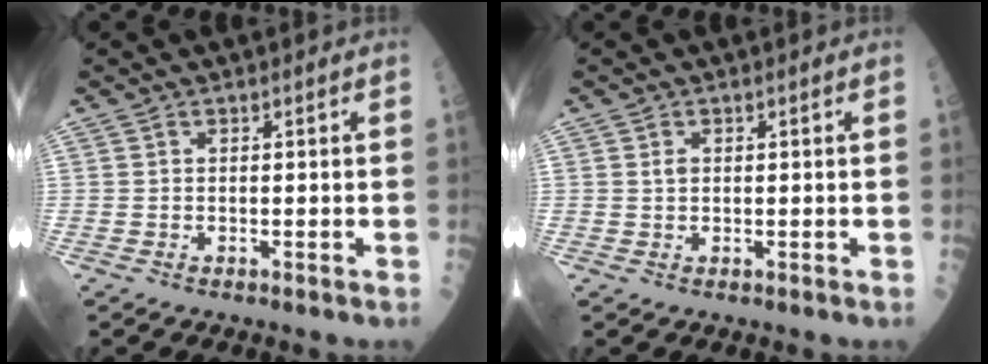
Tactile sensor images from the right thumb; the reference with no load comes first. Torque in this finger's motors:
{"motor_torque": [0.41, 0.36, 0.20, 0.00, 0.02]}